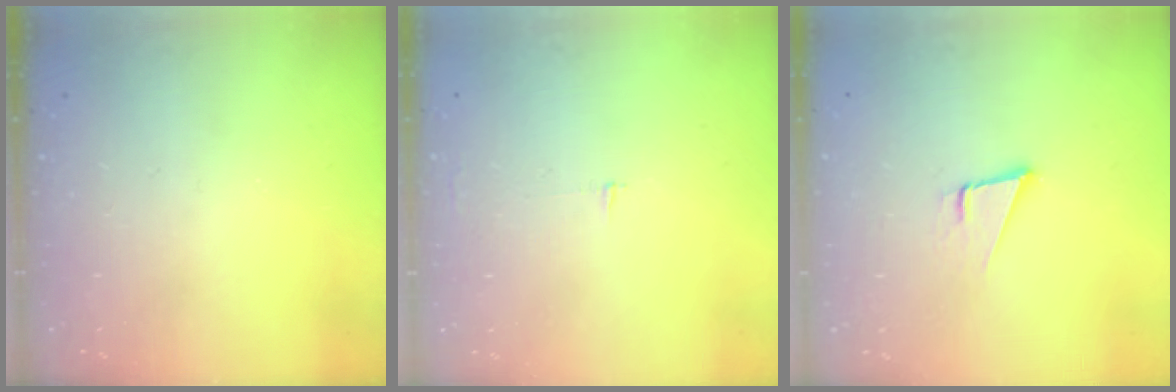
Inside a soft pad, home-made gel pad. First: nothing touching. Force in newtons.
{"total": 2.5, "press": 2.5, "slide": 0.2}
{"total": 3.7, "press": 2.9, "slide": 2.2}